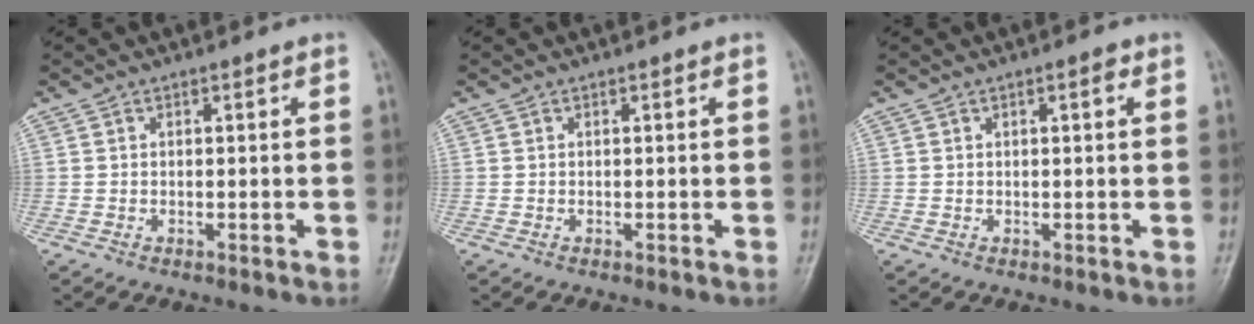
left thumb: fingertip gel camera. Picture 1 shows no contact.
{"total": 0.0}
{"total": 1.4, "force": [0.5, 0.5, 1.2], "torque": [-0.017, 0.002, 0.005]}